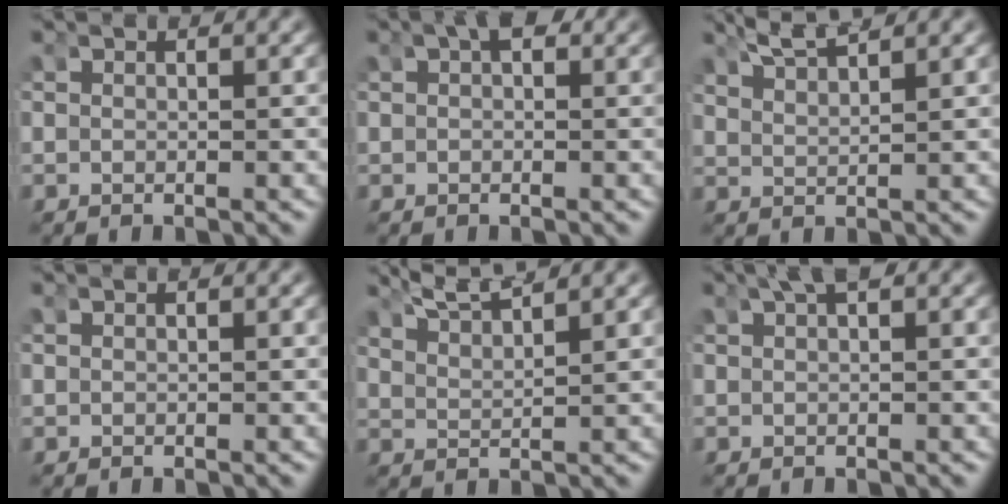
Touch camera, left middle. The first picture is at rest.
{"total": 1.4, "force": [0.7, 0.7, 1.0], "torque": [-0.012, 0.006, 0.008]}
{"total": 3.7, "force": [3.2, 0.8, 1.6], "torque": [-0.035, -0.003, 0.060]}
{"total": 0.0}
{"total": 4.6, "force": [3.9, 1.3, 2.2], "torque": [-0.047, 0.000, 0.066]}
{"total": 1.9, "force": [1.3, 0.5, 1.3], "torque": [-0.020, 0.008, 0.019]}